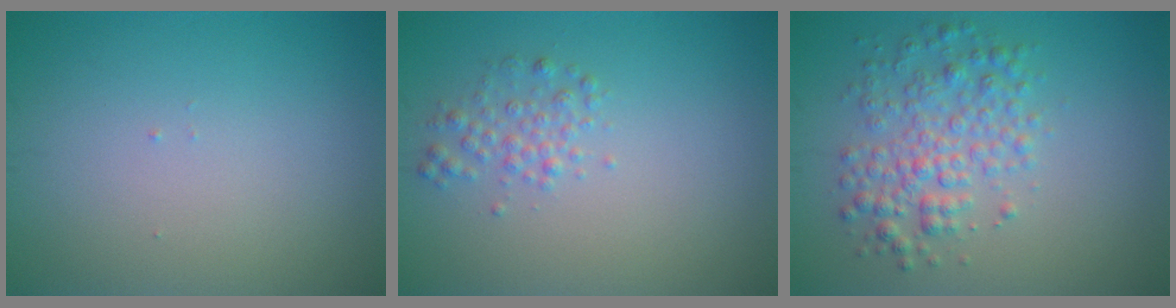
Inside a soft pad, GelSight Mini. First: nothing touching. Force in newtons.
{"total": 1.7, "press": 1.7, "slide": 0.0}
{"total": 4.0, "press": 4.0, "slide": 0.1}